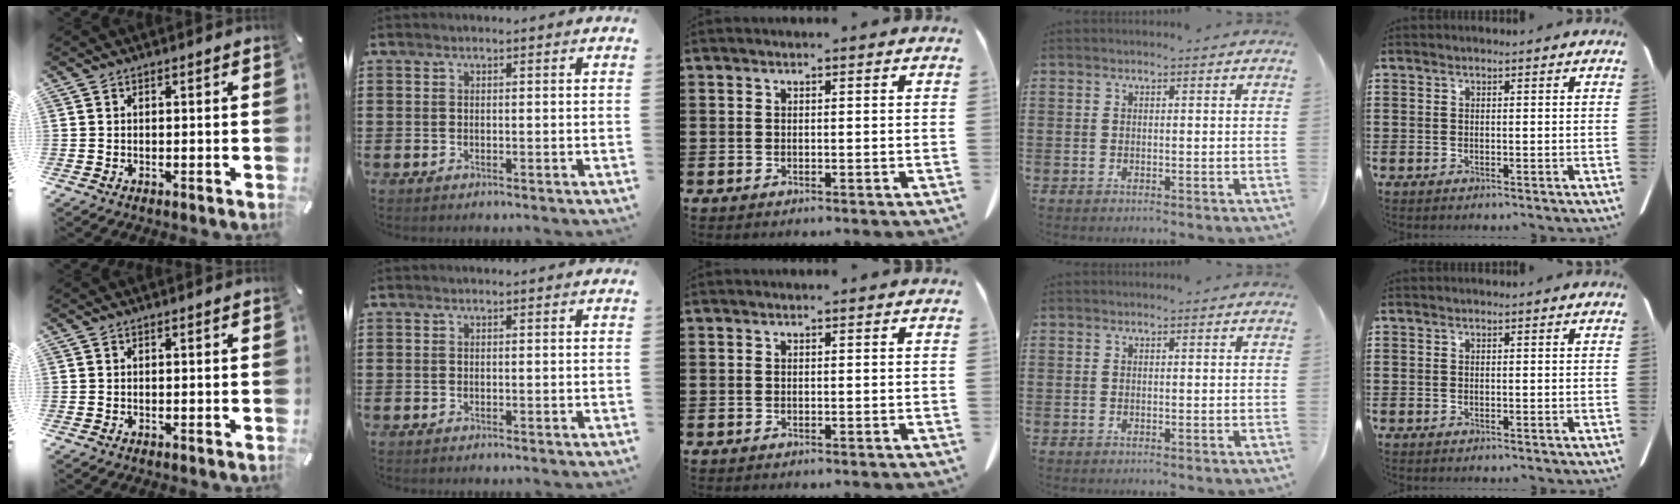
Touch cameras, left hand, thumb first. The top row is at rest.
{}